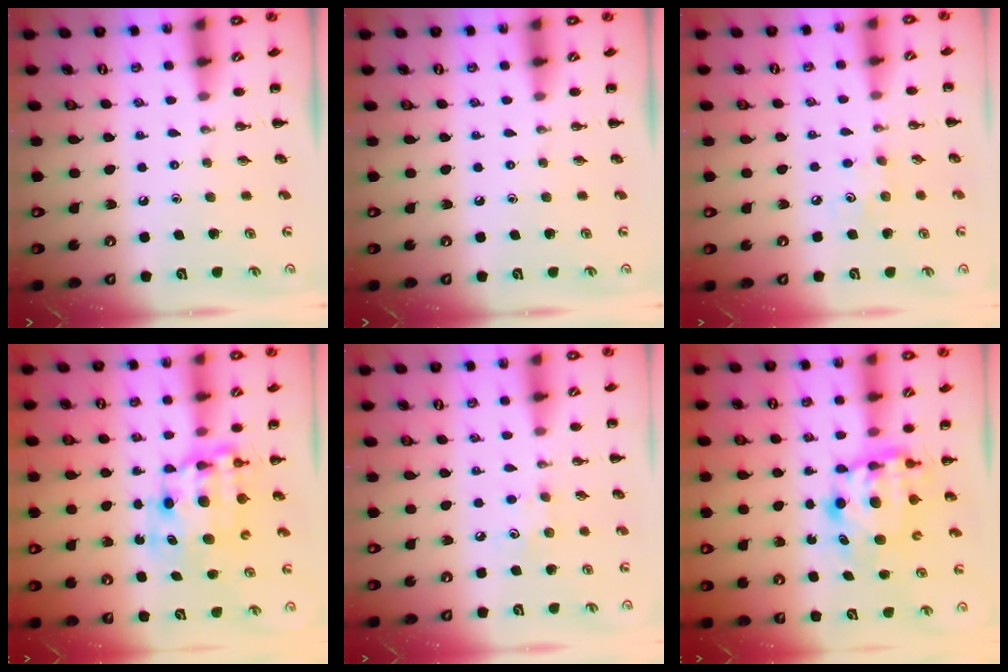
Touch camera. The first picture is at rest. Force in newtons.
{"total": 0.0}
{"total": 3.7, "press": 3.5, "slide": 1.0}
{"total": 9.7, "press": 9.4, "slide": 2.6}
{"total": 4.3, "press": 4.1, "slide": 1.1}
{"total": 6.8, "press": 6.8, "slide": 1.0}